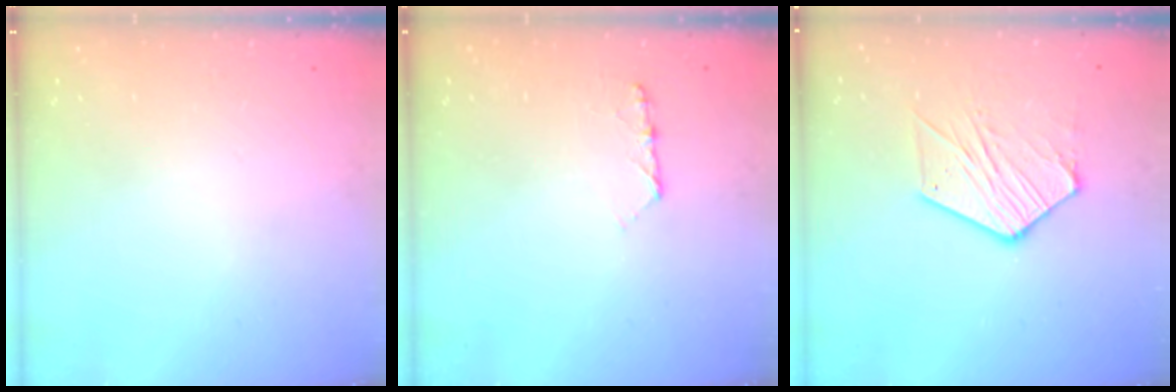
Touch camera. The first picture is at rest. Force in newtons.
{"total": 6.4, "press": 6.4, "slide": 0.6}
{"total": 11.5, "press": 11.5, "slide": 1.1}